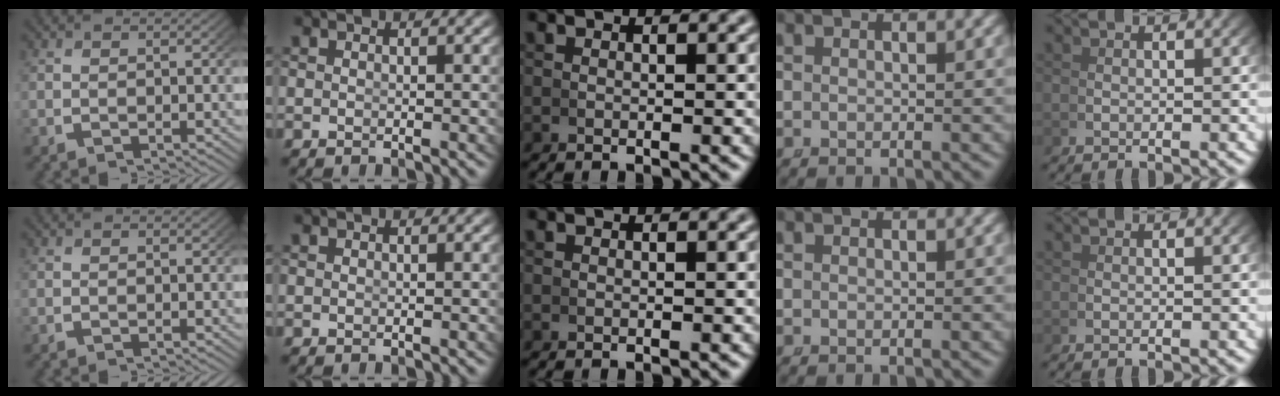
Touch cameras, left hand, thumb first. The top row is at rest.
{}